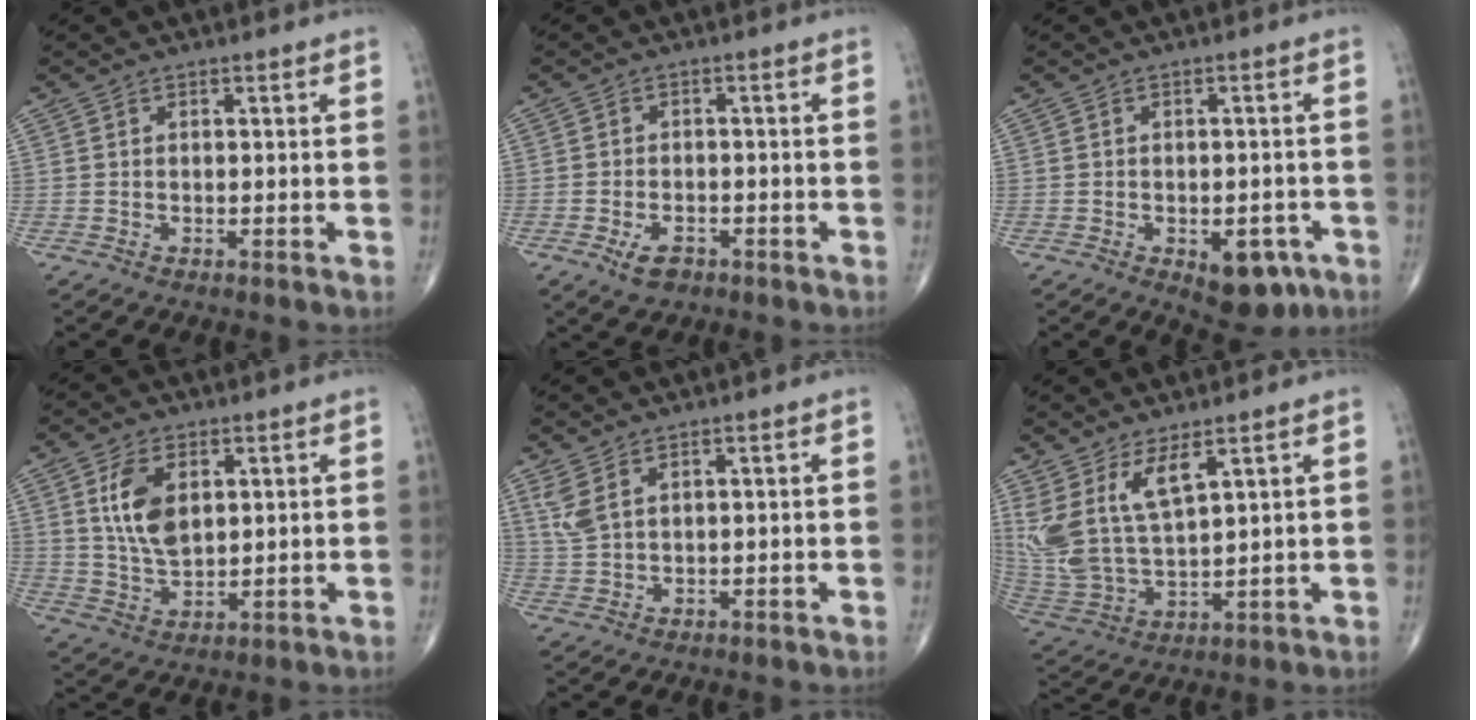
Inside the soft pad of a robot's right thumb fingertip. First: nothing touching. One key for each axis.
{"total": 4.0, "fx": -2.1, "fy": 2.3, "fz": 2.4, "tx": -0.040, "ty": 0.005, "tz": -0.033}
{"total": 8.0, "fx": -3.5, "fy": 4.3, "fz": 5.8, "tx": -0.049, "ty": 0.011, "tz": -0.036}
{"total": 9.2, "fx": 2.8, "fy": 5.1, "fz": 7.1, "tx": -0.130, "ty": -0.014, "tz": 0.060}
{"total": 3.9, "fx": 2.2, "fy": 1.4, "fz": 2.9, "tx": -0.070, "ty": -0.002, "tz": 0.055}
{"total": 11.8, "fx": 6.2, "fy": 4.3, "fz": 9.1, "tx": -0.195, "ty": -0.037, "tz": 0.145}